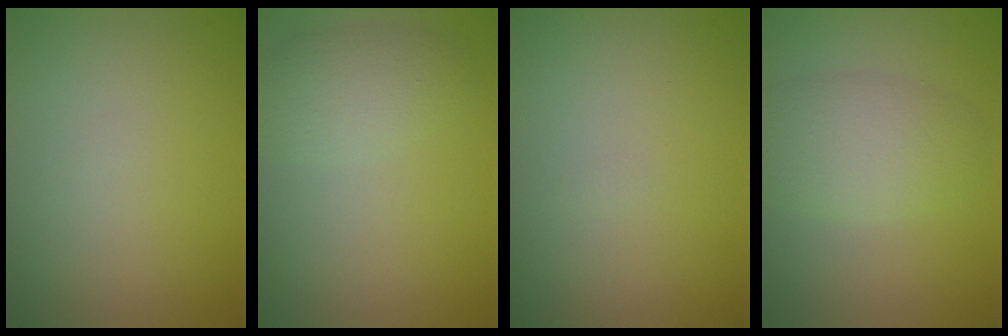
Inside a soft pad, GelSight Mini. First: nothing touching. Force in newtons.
{"total": 2.6, "press": 2.6, "slide": 0.1}
{"total": 0.0}
{"total": 4.0, "press": 4.0, "slide": 0.3}